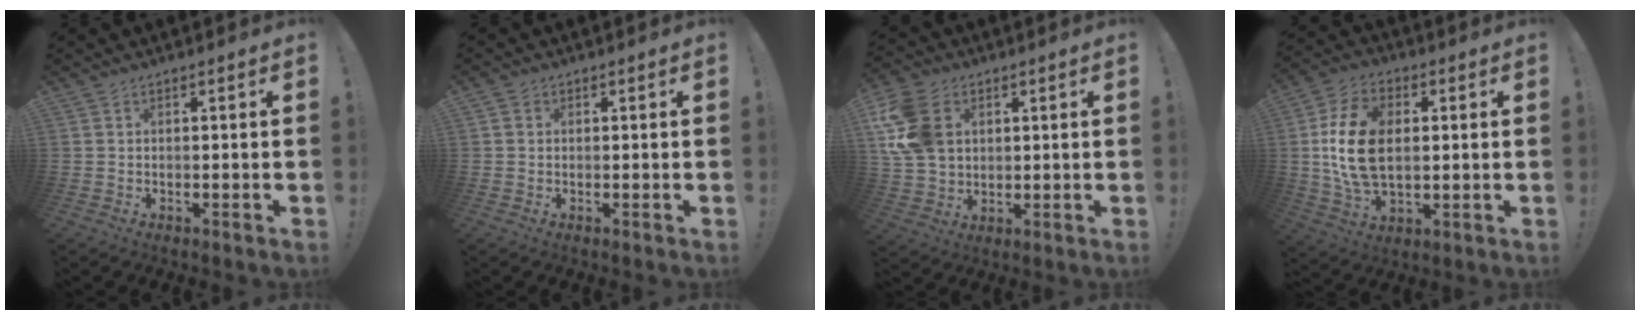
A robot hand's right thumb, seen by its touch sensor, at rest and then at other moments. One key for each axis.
{"total": 1.0, "fx": 0.3, "fy": 0.9, "fz": 0.4, "tx": -0.007, "ty": 0.002, "tz": 0.005}
{"total": 15.7, "fx": 4.5, "fy": 11.8, "fz": 9.4, "tx": -0.186, "ty": -0.008, "tz": 0.092}
{"total": 17.9, "fx": 1.3, "fy": 11.7, "fz": 13.5, "tx": -0.254, "ty": 0.006, "tz": 0.024}